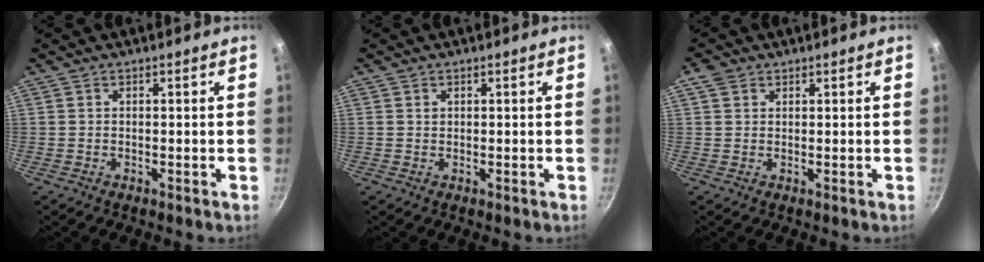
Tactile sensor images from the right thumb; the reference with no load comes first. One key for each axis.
{"total": 0.5, "fx": 0.2, "fy": 0.5, "fz": 0.2, "tx": 0.000, "ty": 0.001, "tz": 0.003}
{"total": 2.6, "fx": 1.3, "fy": 1.9, "fz": 1.1, "tx": -0.017, "ty": -0.001, "tz": 0.020}